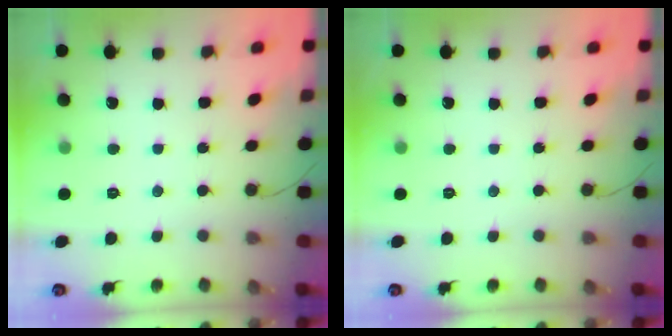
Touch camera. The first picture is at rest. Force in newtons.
{"total": 0.0}